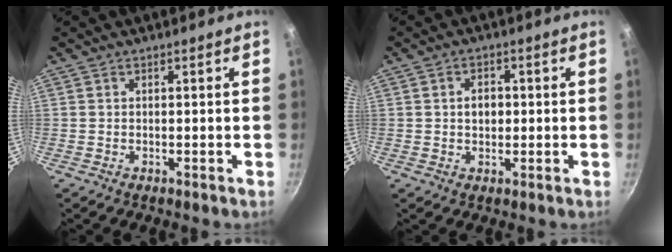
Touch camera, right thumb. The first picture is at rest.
{"total": 3.7, "force": [0.3, 2.7, 2.5], "torque": [-0.025, 0.005, 0.003]}